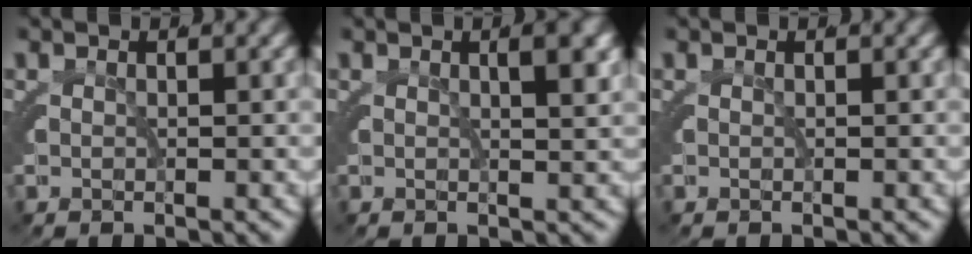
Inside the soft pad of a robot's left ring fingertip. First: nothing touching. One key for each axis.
{"total": 1.6, "fx": 0.6, "fy": -0.7, "fz": 1.4, "tx": -0.012, "ty": 0.006, "tz": 0.012}
{"total": 0.0}